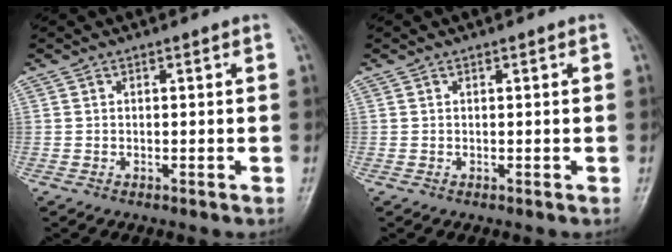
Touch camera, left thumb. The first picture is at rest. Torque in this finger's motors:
{"motor_torque": [-0.13, 0.27, -0.17, 0.01, 0.00]}